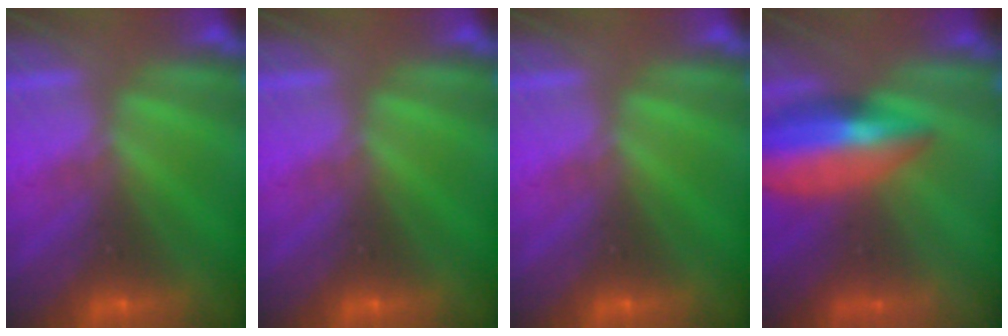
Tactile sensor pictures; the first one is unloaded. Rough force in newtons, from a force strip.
{"total": 0.0}
{"total": 0.0}
{"total": 5.8}